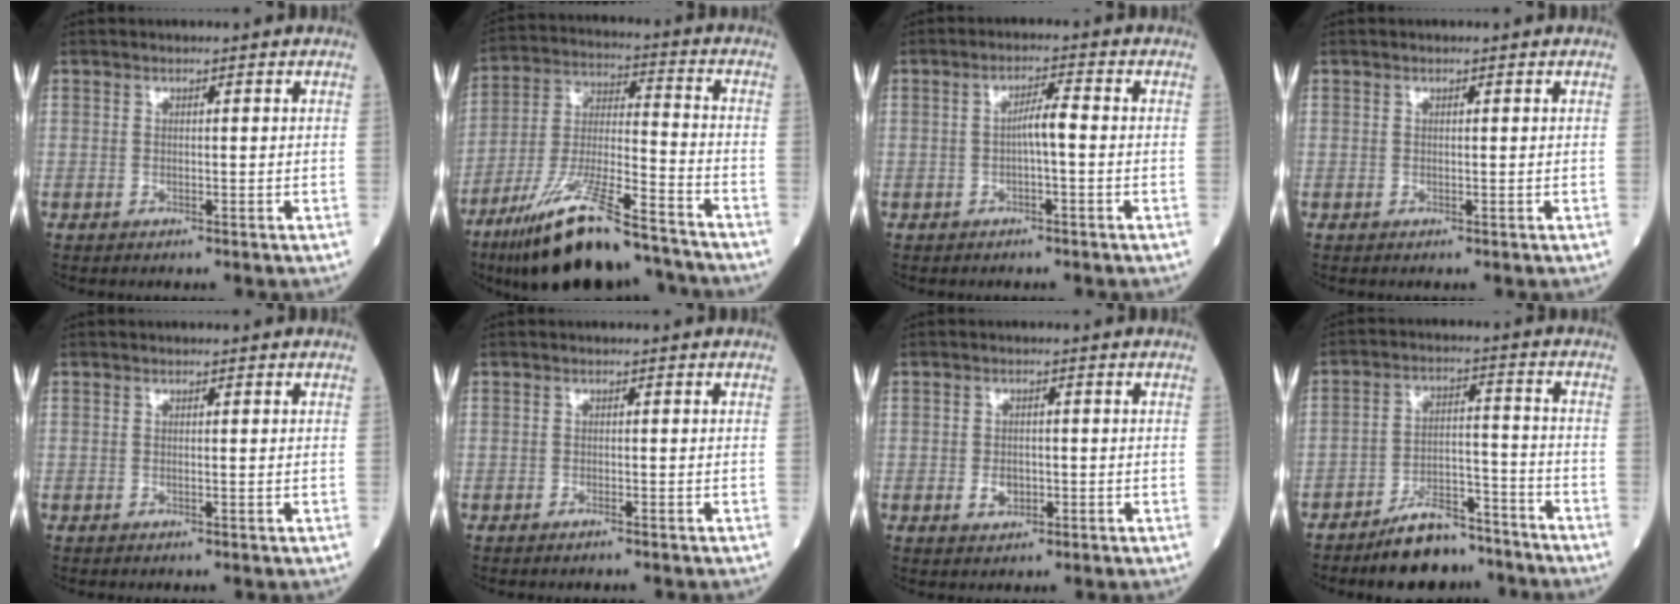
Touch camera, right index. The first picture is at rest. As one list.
[{"total": 19.0, "force": [-15.0, 2.7, 11.4], "torque": [-0.218, -0.019, -0.268]}, {"total": 3.1, "force": [-0.5, 0.2, 3.0], "torque": [-0.049, 0.005, -0.008]}, {"total": 0.0}, {"total": 0.0}, {"total": 1.3, "force": [-1.1, 0.1, 0.6], "torque": [-0.013, -0.001, -0.013]}, {"total": 2.4, "force": [-0.8, 1.6, 1.6], "torque": [-0.026, 0.003, -0.008]}, {"total": 9.3, "force": [-7.8, 3.3, 3.8], "torque": [-0.062, 0.017, -0.132]}]